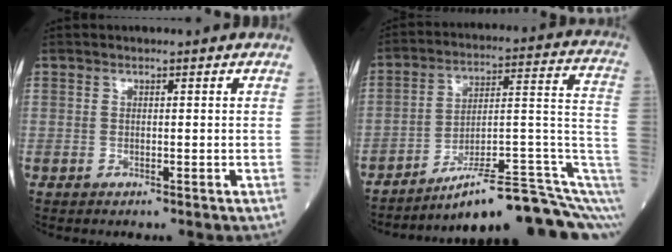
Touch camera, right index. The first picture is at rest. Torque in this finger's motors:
{"motor_torque": [0.17, -1.05, 0.30, 0.03]}